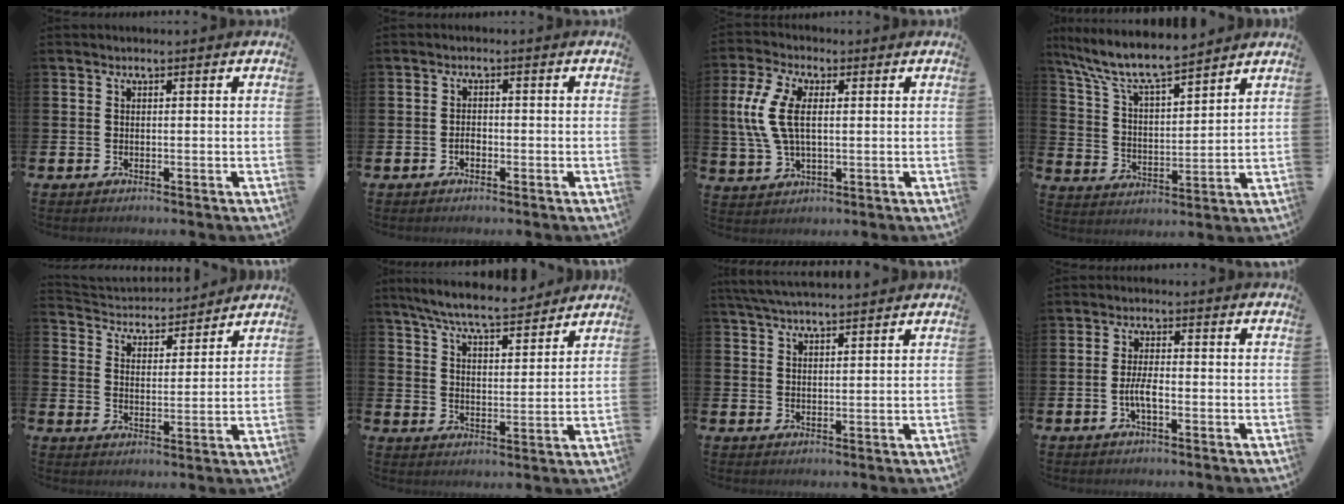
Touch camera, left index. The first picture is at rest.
{"total": 1.4, "force": [-0.7, 0.9, 0.9], "torque": [-0.015, 0.001, -0.014]}
{"total": 7.9, "force": [1.9, 4.1, 6.5], "torque": [-0.168, 0.008, 0.029]}
{"total": 8.7, "force": [8.0, 1.1, 3.2], "torque": [-0.100, -0.050, 0.140]}
{"total": 4.2, "force": [4.1, 1.0, -0.2], "torque": [-0.023, -0.035, 0.068]}
{"total": 7.7, "force": [7.2, 0.9, 2.6], "torque": [-0.072, -0.038, 0.128]}
{"total": 4.4, "force": [4.3, 0.3, 1.3], "torque": [-0.043, -0.008, 0.081]}
{"total": 3.1, "force": [-0.9, 1.0, 2.8], "torque": [-0.054, -0.001, -0.021]}